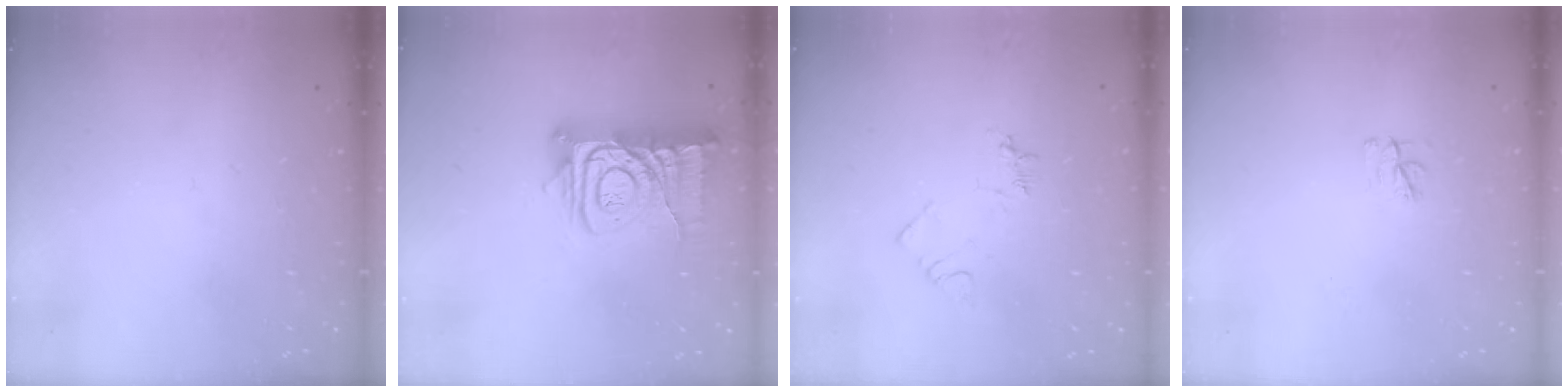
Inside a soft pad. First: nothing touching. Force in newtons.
{"total": 12.8, "press": 12.8, "slide": 1.4}
{"total": 5.6, "press": 5.5, "slide": 0.6}
{"total": 3.9, "press": 3.9, "slide": 0.2}